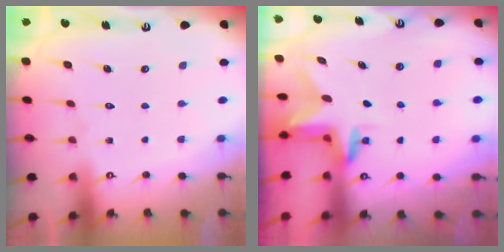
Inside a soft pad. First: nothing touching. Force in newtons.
{"total": 3.1, "press": 3.1, "slide": 0.3}